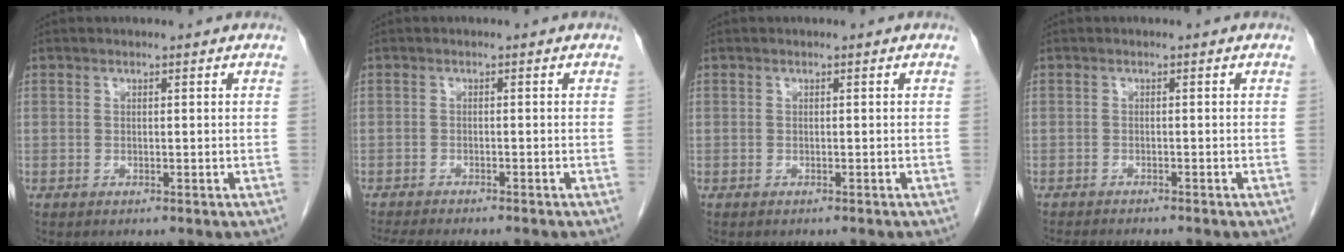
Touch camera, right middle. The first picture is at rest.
{"total": 9.4, "force": [-8.3, 1.4, 4.2], "torque": [-0.057, -0.011, -0.116]}
{"total": 1.4, "force": [-1.3, 0.1, 0.5], "torque": [-0.010, -0.001, -0.017]}
{"total": 6.8, "force": [-6.1, 0.9, 2.8], "torque": [-0.036, -0.010, -0.089]}